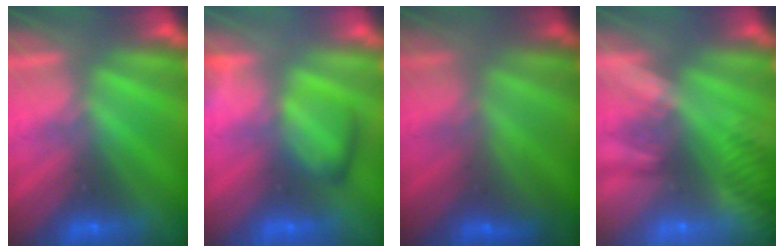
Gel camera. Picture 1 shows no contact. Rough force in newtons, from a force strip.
{"total": 2.5}
{"total": 3.2}
{"total": 7.6}